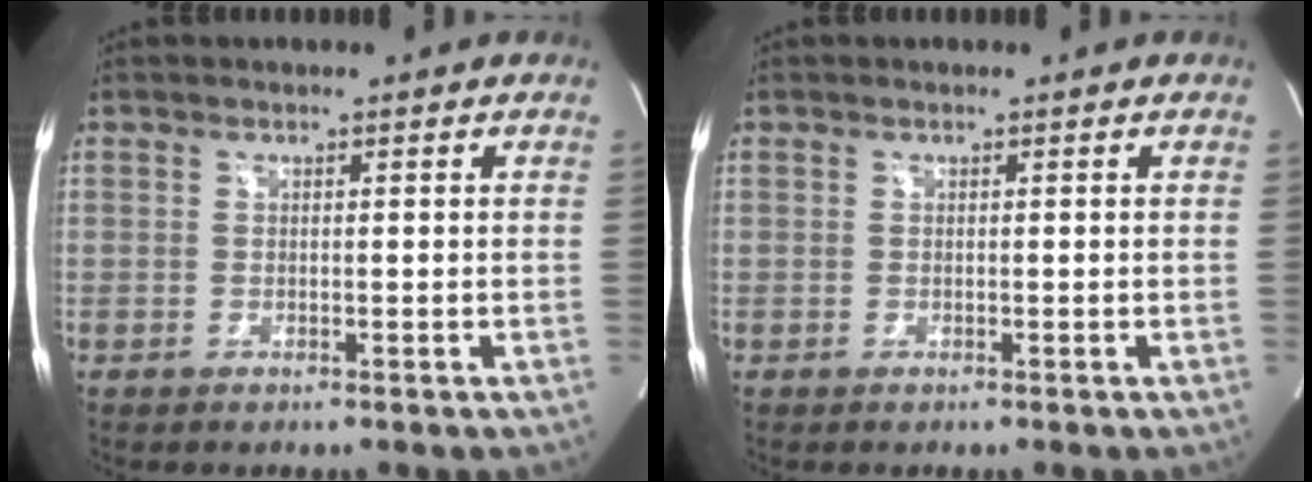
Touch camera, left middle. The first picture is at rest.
{"total": 0.0}